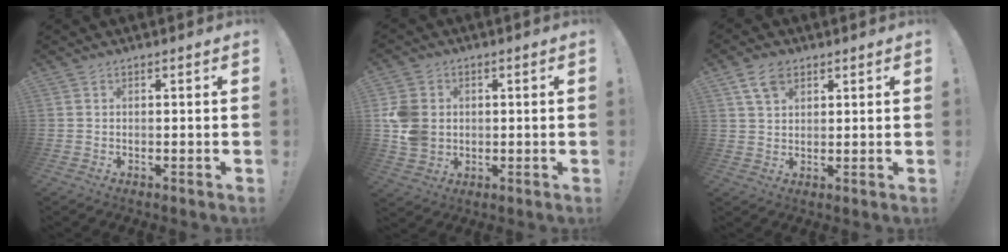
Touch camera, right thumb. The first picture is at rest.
{"total": 10.2, "force": [0.7, 8.7, 5.3], "torque": [-0.113, 0.005, 0.017]}
{"total": 7.1, "force": [3.8, 4.5, 4.0], "torque": [-0.069, -0.003, 0.073]}